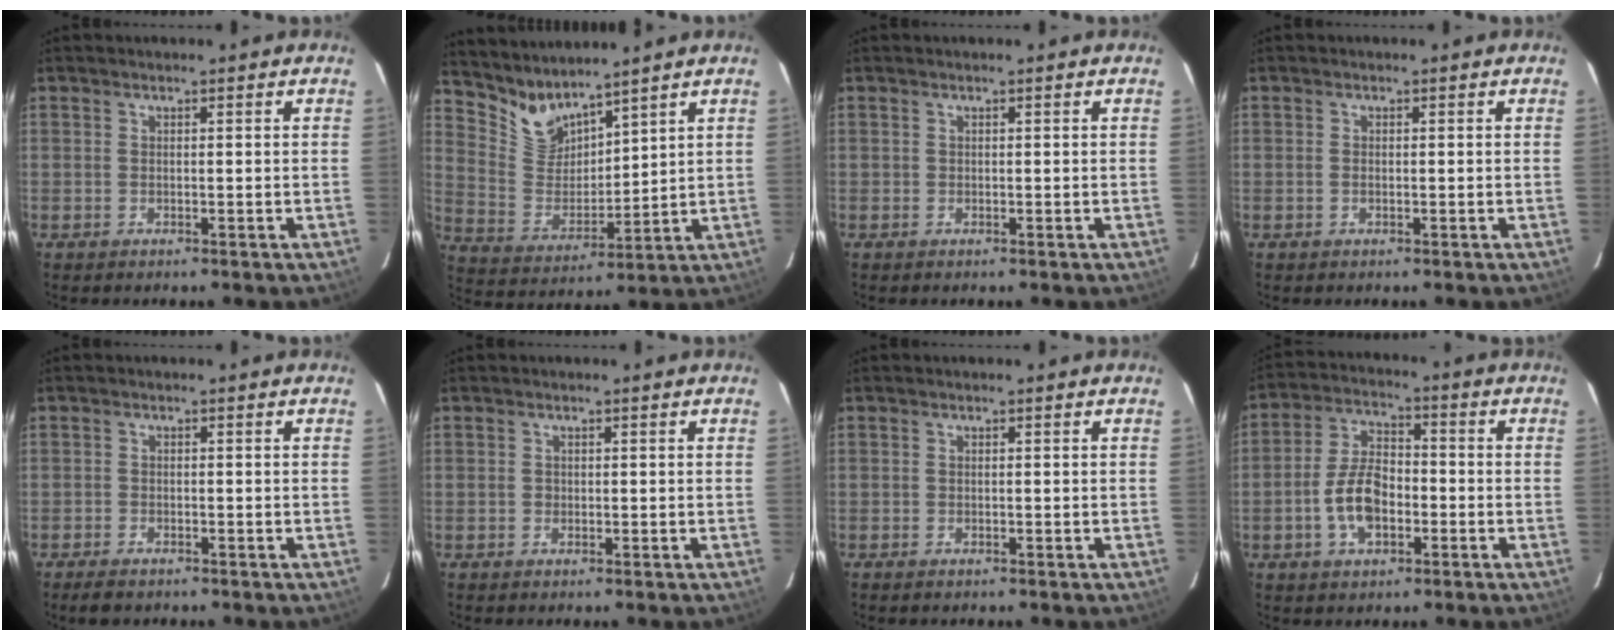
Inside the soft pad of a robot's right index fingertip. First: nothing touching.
{"total": 8.3, "force": [7.6, 2.6, 1.9], "torque": [-0.044, -0.010, 0.164]}
{"total": 0.0}
{"total": 0.6, "force": [-0.2, 0.4, 0.4], "torque": [-0.009, 0.001, -0.004]}
{"total": 3.1, "force": [-2.5, 1.2, 1.4], "torque": [-0.038, -0.006, -0.043]}
{"total": 0.8, "force": [-0.2, 0.7, 0.1], "torque": [0.001, 0.001, -0.003]}
{"total": 0.6, "force": [-0.5, 0.3, 0.2], "torque": [-0.007, -0.001, -0.010]}
{"total": 9.3, "force": [-3.0, 5.2, 7.1], "torque": [-0.144, 0.016, -0.051]}